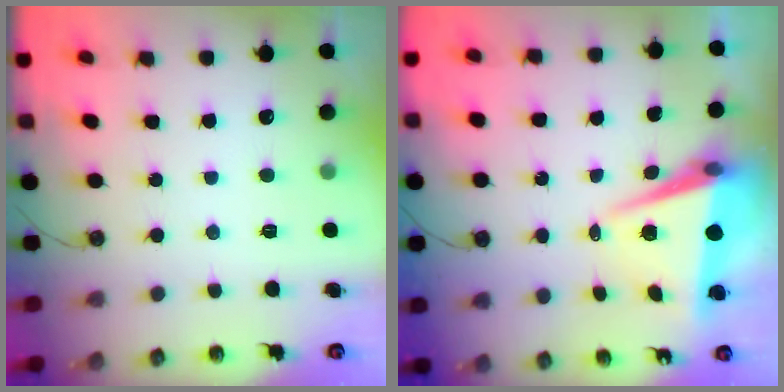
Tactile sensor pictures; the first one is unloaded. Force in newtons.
{"total": 7.4, "press": 6.5, "slide": 3.5}